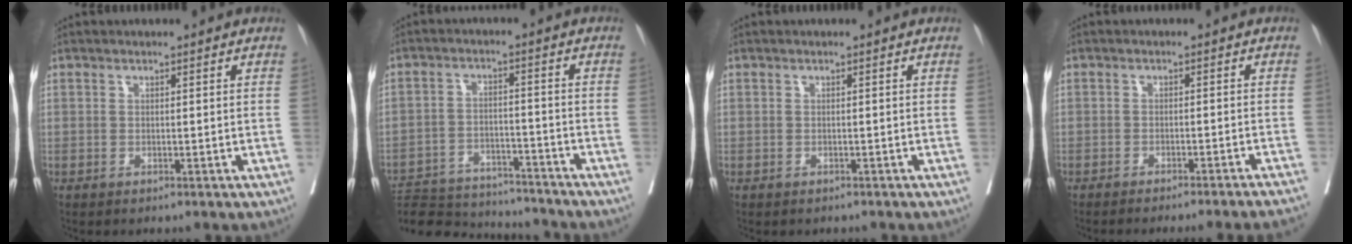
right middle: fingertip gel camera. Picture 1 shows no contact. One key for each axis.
{"total": 18.1, "fx": -17.0, "fy": 2.9, "fz": 5.4, "tx": -0.114, "ty": -0.007, "tz": -0.250}
{"total": 0.8, "fx": -0.6, "fy": 0.5, "fz": 0.0, "tx": -0.008, "ty": 0.003, "tz": -0.011}
{"total": 12.6, "fx": -11.7, "fy": -1.6, "fz": 4.3, "tx": -0.030, "ty": -0.027, "tz": -0.139}